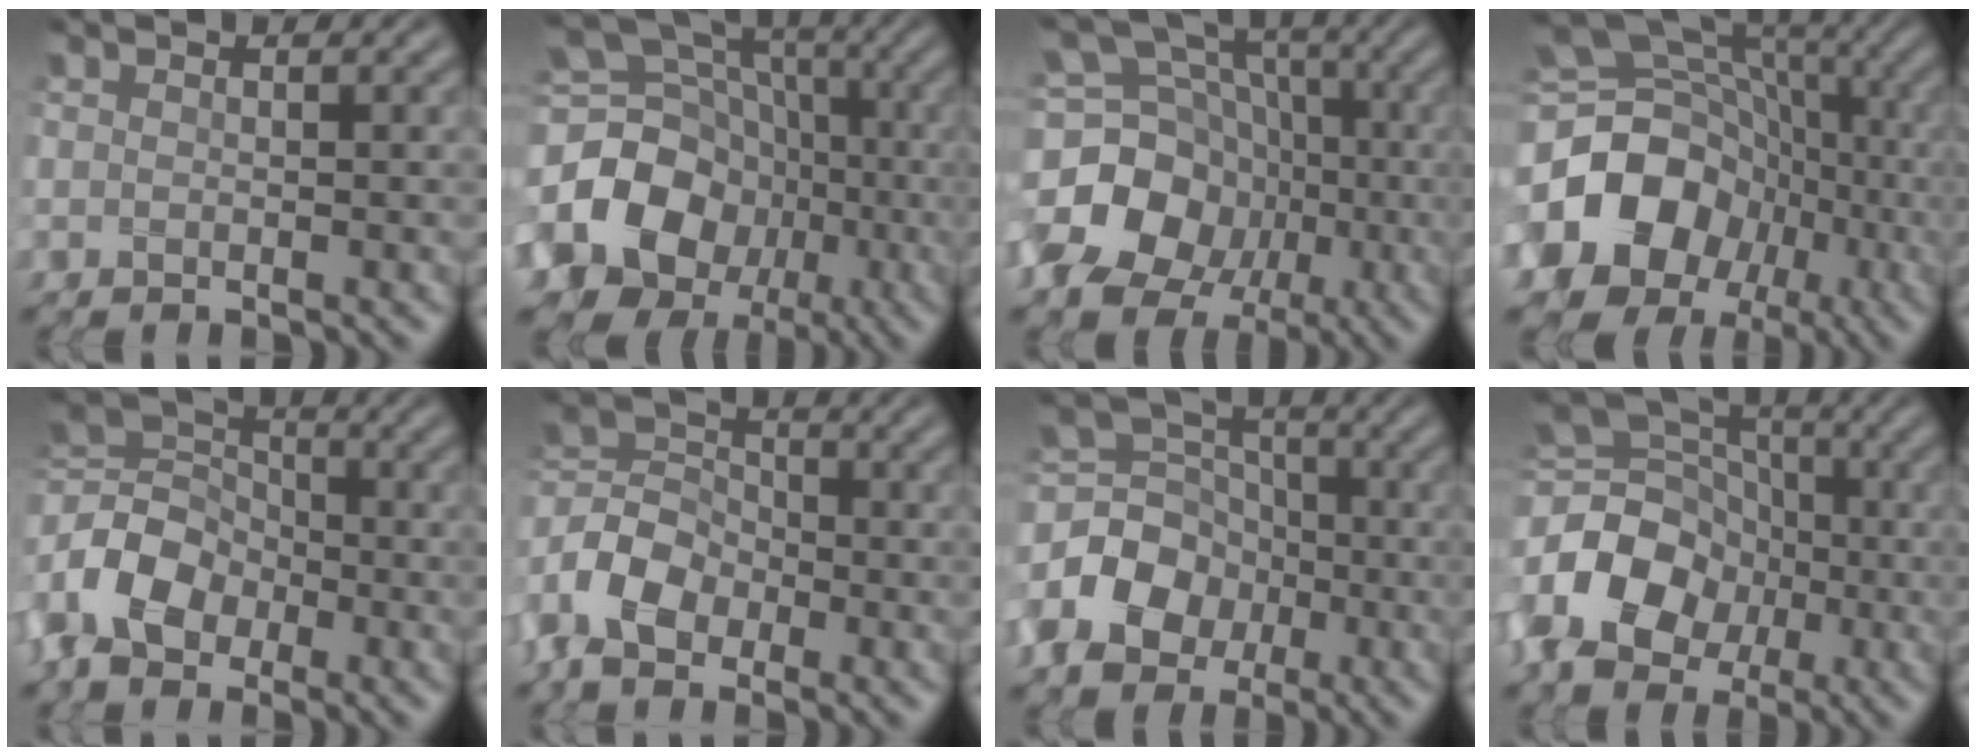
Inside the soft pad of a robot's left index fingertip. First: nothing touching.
{"total": 16.7, "force": [-2.9, 14.4, 7.9], "torque": [-0.177, 0.001, -0.067]}
{"total": 16.0, "force": [-3.0, 13.8, 7.4], "torque": [-0.189, 0.003, -0.071]}
{"total": 19.0, "force": [-4.4, 16.2, 8.9], "torque": [-0.177, -0.015, -0.087]}
{"total": 7.1, "force": [-3.0, 4.7, 4.3], "torque": [-0.102, 0.009, -0.071]}
{"total": 5.8, "force": [-3.0, 3.6, 3.5], "torque": [-0.083, 0.013, -0.076]}
{"total": 8.0, "force": [-2.5, 6.3, 4.2], "torque": [-0.086, 0.005, -0.057]}
{"total": 11.5, "force": [-3.6, 8.8, 6.5], "torque": [-0.135, -0.002, -0.074]}